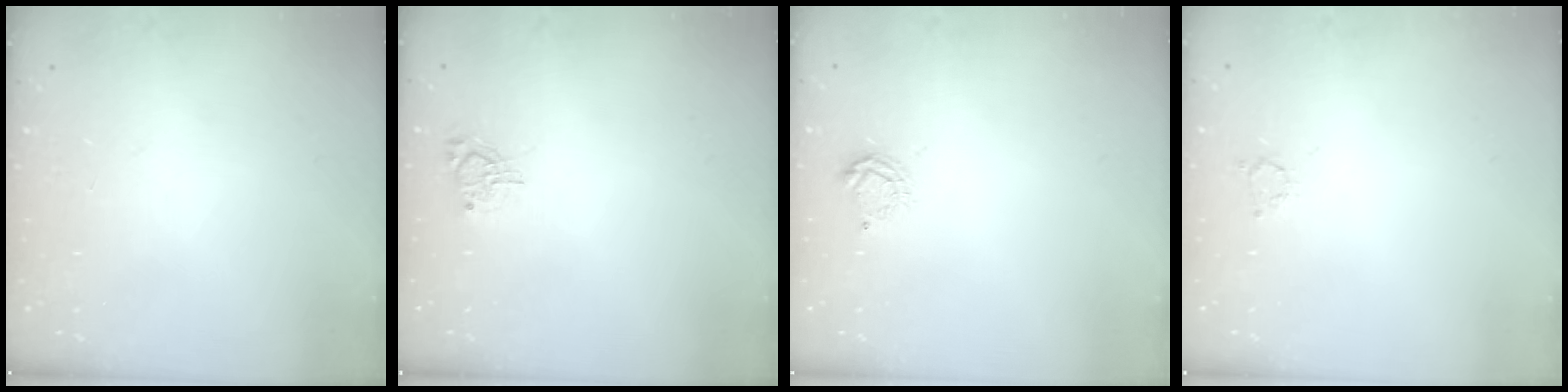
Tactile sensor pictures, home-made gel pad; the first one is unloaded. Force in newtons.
{"total": 4.3, "press": 4.2, "slide": 0.4}
{"total": 5.2, "press": 5.2, "slide": 0.7}
{"total": 2.5, "press": 2.5, "slide": 0.4}